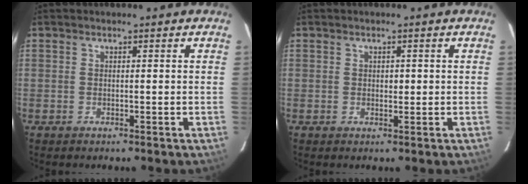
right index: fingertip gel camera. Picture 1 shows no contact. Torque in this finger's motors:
{"motor_torque": [0.08, 0.01, 0.09, 0.02]}